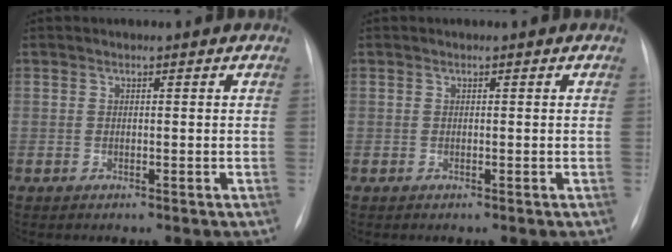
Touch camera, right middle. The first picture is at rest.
{"total": 0.0}